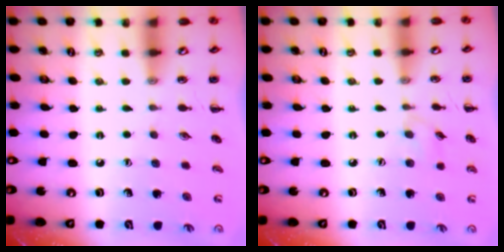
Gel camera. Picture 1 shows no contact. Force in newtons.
{"total": 3.7, "press": 3.4, "slide": 1.4}